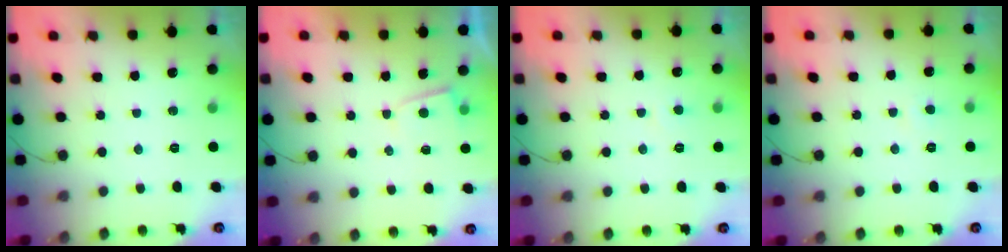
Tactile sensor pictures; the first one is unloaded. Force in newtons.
{"total": 2.3, "press": 2.2, "slide": 0.3}
{"total": 2.4, "press": 2.4, "slide": 0.2}
{"total": 2.3, "press": 2.3, "slide": 0.1}